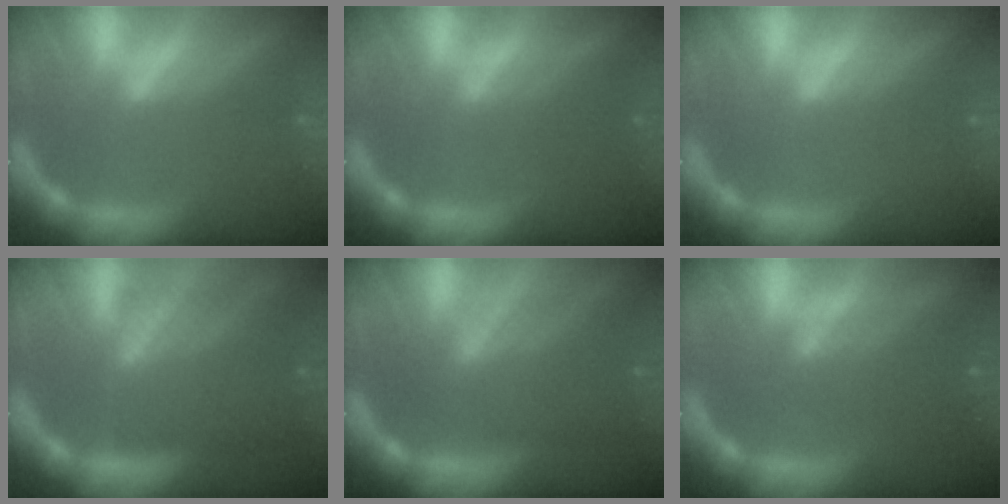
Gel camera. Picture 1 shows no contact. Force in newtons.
{"total": 2.5}
{"total": 0.0}
{"total": 9.6}
{"total": 7.5}
{"total": 4.1}